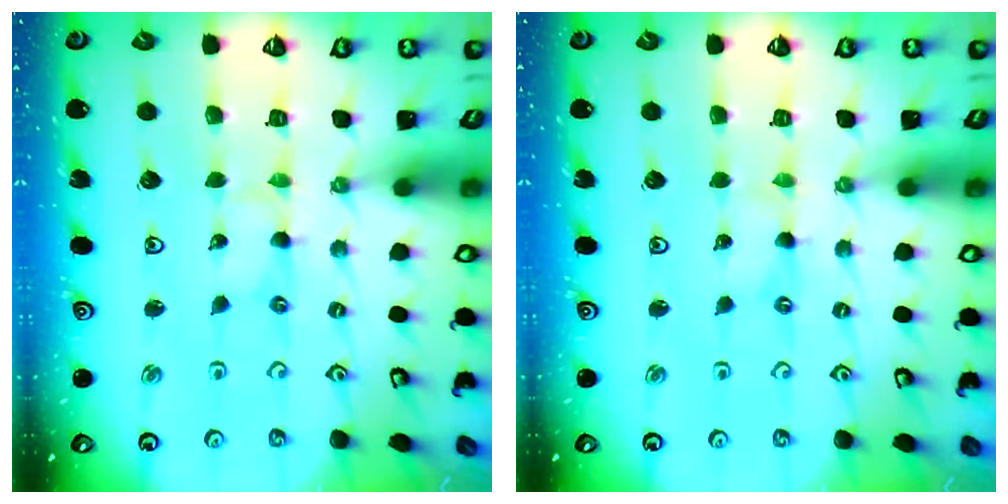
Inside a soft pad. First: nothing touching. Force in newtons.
{"total": 0.0}